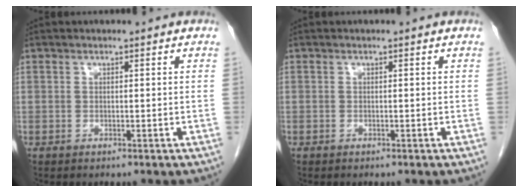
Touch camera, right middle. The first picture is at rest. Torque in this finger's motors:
{"motor_torque": [0.08, -0.07, -0.46, -0.20]}